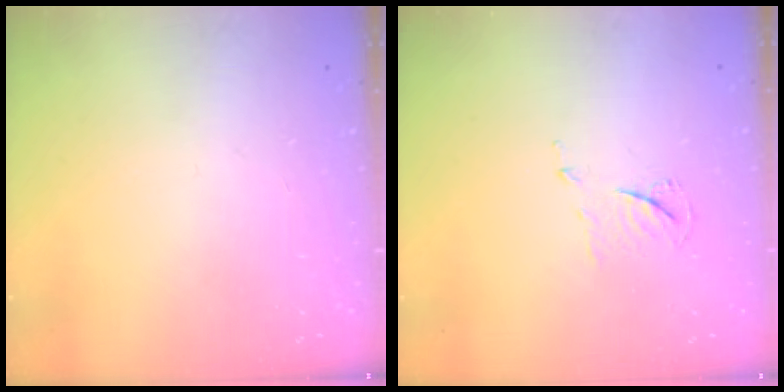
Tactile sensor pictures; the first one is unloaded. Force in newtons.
{"total": 6.1, "press": 6.0, "slide": 0.7}